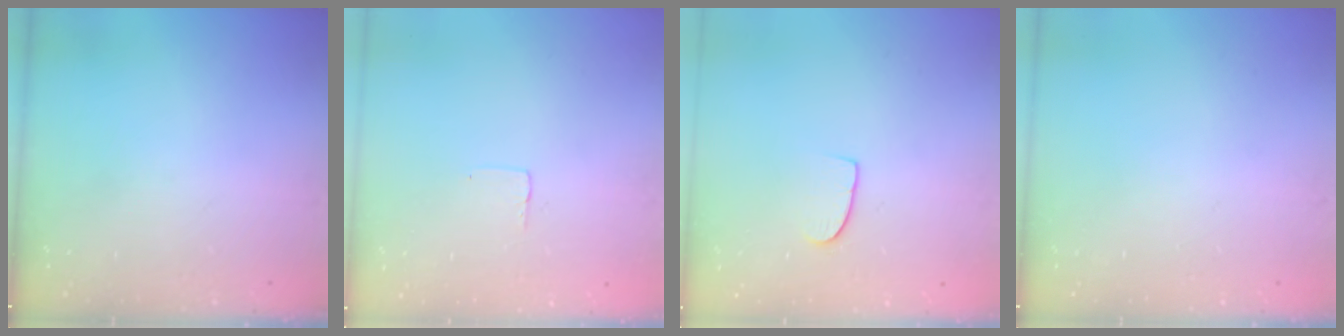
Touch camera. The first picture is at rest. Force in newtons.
{"total": 2.5, "press": 2.5, "slide": 0.1}
{"total": 6.5, "press": 6.5, "slide": 0.5}
{"total": 0.0}